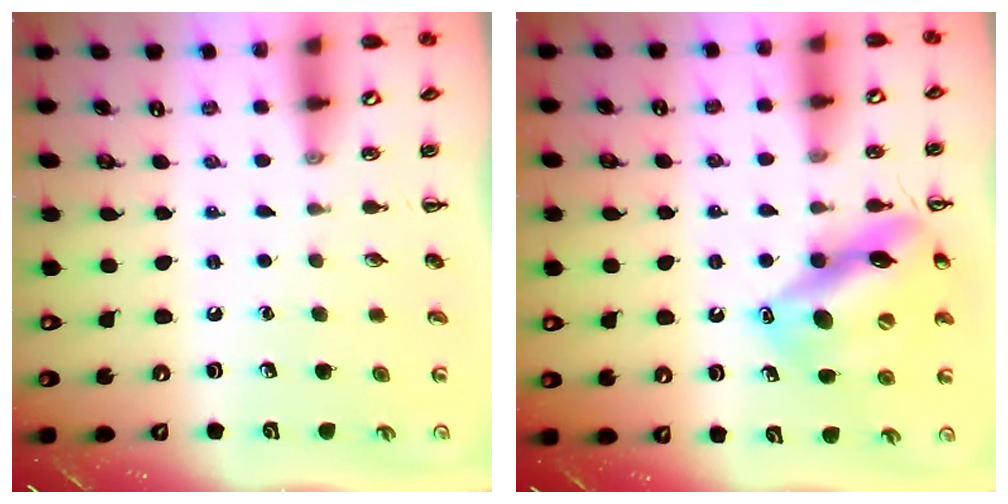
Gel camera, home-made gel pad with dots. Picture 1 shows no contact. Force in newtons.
{"total": 15.2, "press": 14.9, "slide": 2.7}